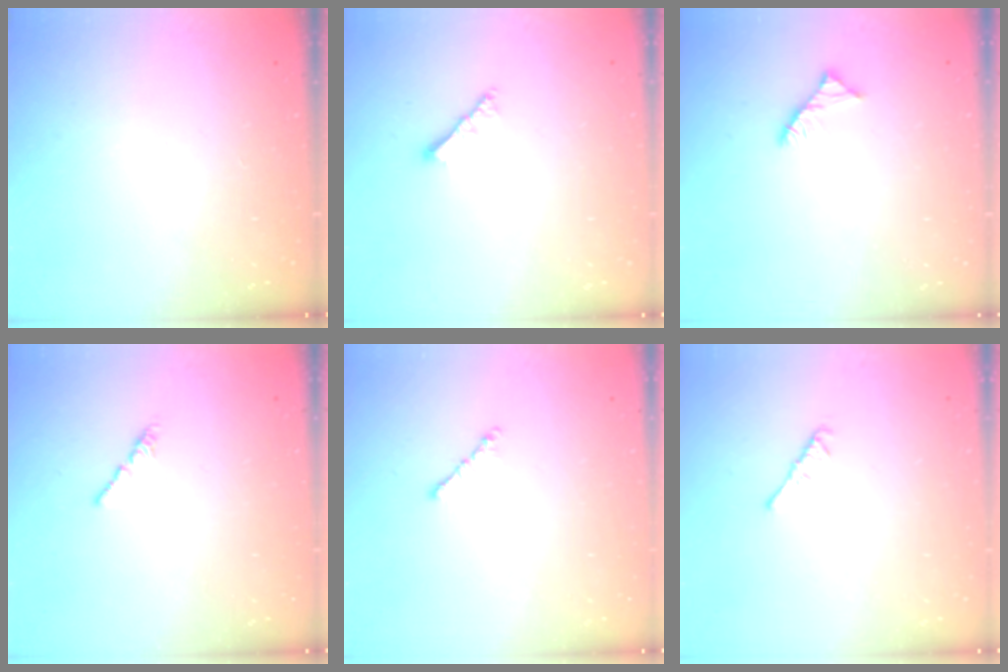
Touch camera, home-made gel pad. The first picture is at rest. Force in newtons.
{"total": 2.8, "press": 2.8, "slide": 0.6}
{"total": 2.9, "press": 2.9, "slide": 0.4}
{"total": 0.8, "press": 0.7, "slide": 0.5}
{"total": 1.8, "press": 1.7, "slide": 0.6}
{"total": 2.4, "press": 2.3, "slide": 0.6}